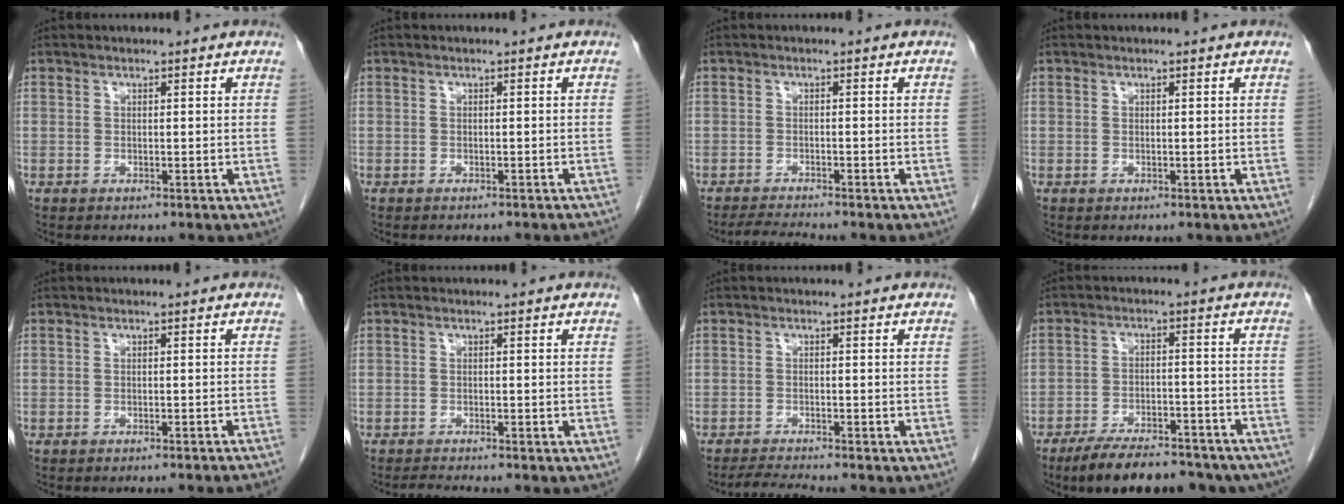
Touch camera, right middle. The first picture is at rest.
{"total": 6.7, "force": [-6.2, 1.2, 2.3], "torque": [-0.025, -0.009, -0.065]}
{"total": 2.9, "force": [-2.7, -0.8, 0.6], "torque": [-0.020, -0.018, -0.049]}
{"total": 0.0}
{"total": 7.4, "force": [-6.9, -0.8, 2.5], "torque": [-0.015, -0.014, -0.079]}
{"total": 2.0, "force": [-1.8, -0.6, 0.4], "torque": [-0.015, -0.011, -0.034]}
{"total": 2.9, "force": [-2.7, -1.0, 0.5], "torque": [-0.020, -0.019, -0.051]}
{"total": 17.6, "force": [-14.8, 5.0, 8.0], "torque": [-0.104, 0.007, -0.205]}